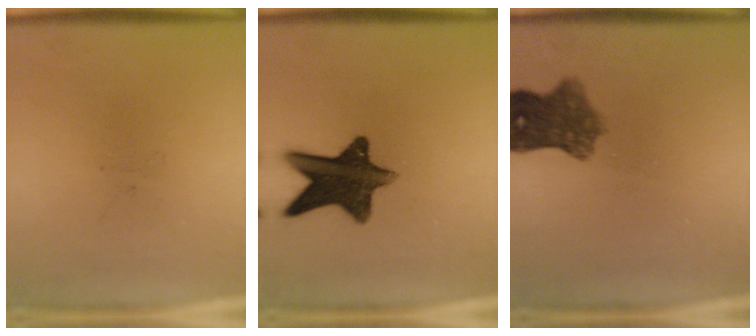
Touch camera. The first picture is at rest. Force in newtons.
{"total": 13.2}
{"total": 7.0}